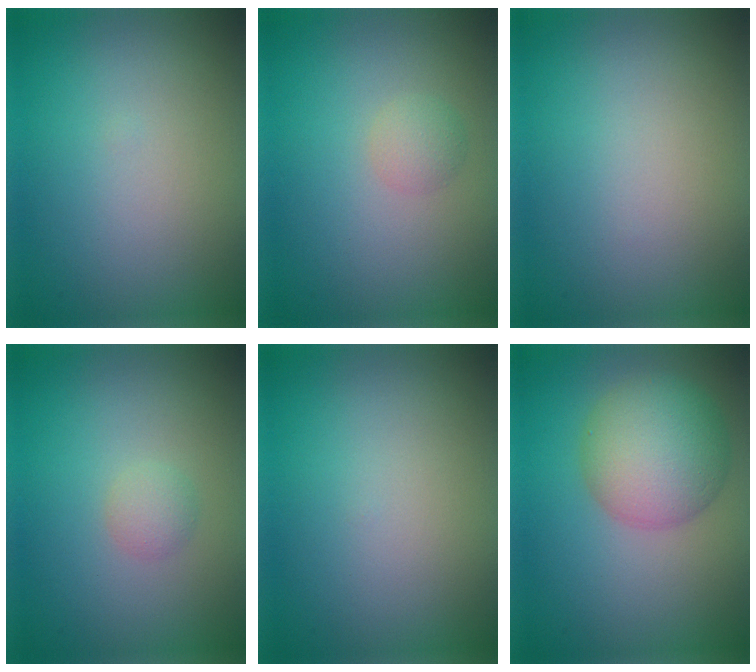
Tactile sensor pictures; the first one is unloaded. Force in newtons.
{"total": 1.4, "press": 1.4, "slide": 0.0}
{"total": 0.0}
{"total": 1.2, "press": 1.2, "slide": 0.0}
{"total": 0.0}
{"total": 6.6, "press": 6.6, "slide": 0.2}